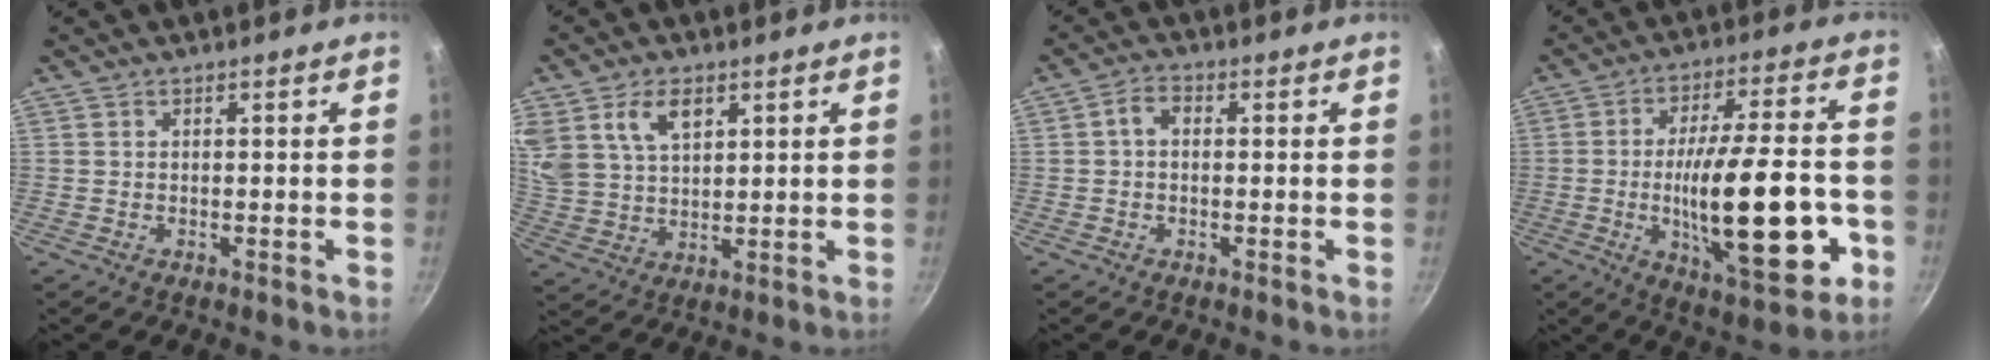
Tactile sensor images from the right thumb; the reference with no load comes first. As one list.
[{"total": 10.4, "force": [5.1, 6.5, 6.3], "torque": [-0.106, -0.014, 0.104]}, {"total": 3.2, "force": [0.2, 2.3, 2.3], "torque": [-0.039, 0.010, -0.002]}, {"total": 23.1, "force": [-5.4, 7.7, 21.1], "torque": [-0.314, 0.019, -0.074]}]